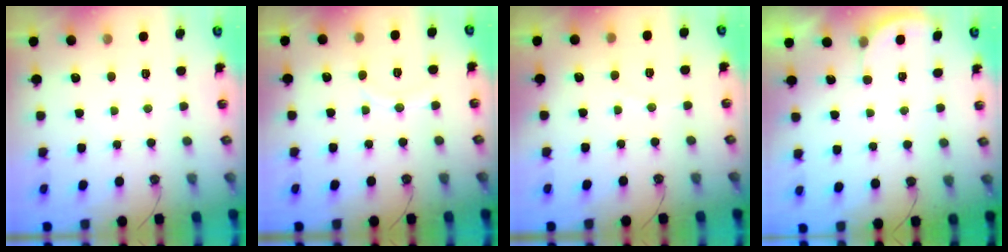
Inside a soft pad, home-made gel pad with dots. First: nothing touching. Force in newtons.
{"total": 5.6, "press": 5.6, "slide": 0.6}
{"total": 2.8, "press": 2.8, "slide": 0.4}
{"total": 1.4, "press": 1.3, "slide": 0.5}